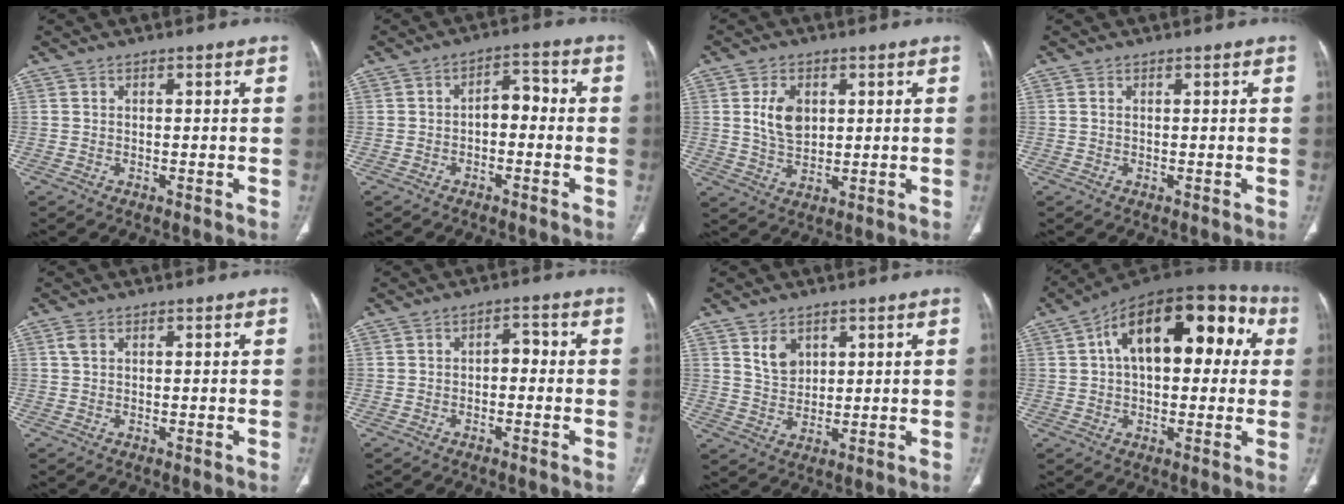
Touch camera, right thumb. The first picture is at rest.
{"total": 4.6, "force": [-1.0, 2.8, 3.5], "torque": [-0.040, 0.029, -0.024]}
{"total": 7.1, "force": [1.7, 4.6, 5.1], "torque": [-0.083, -0.010, 0.037]}
{"total": 0.5, "force": [0.2, 0.2, 0.4], "torque": [-0.013, 0.005, 0.004]}
{"total": 1.4, "force": [0.6, 0.8, 1.0], "torque": [-0.030, 0.010, 0.016]}
{"total": 2.8, "force": [-0.5, 1.8, 2.1], "torque": [-0.021, 0.017, -0.015]}
{"total": 5.0, "force": [2.6, 3.4, 2.6], "torque": [-0.031, -0.022, 0.056]}
{"total": 22.1, "force": [5.5, 11.7, 17.8], "torque": [-0.238, 0.045, 0.074]}